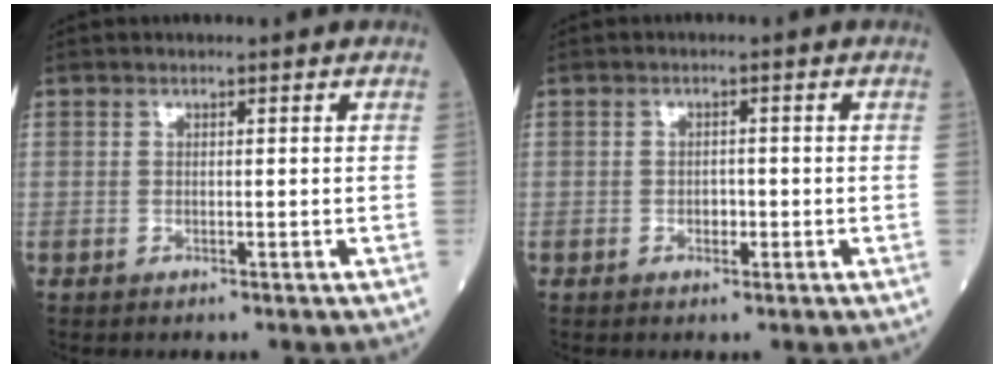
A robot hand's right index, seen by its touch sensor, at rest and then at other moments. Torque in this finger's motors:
{"motor_torque": [-0.03, -0.06, 0.00, 0.01]}